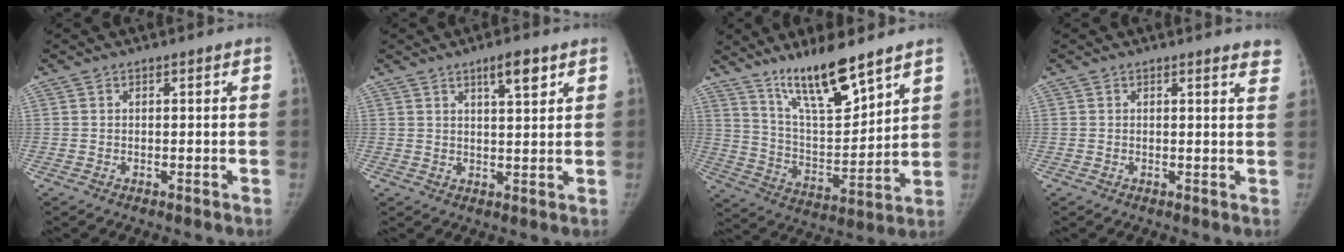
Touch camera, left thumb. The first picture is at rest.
{"total": 5.1, "force": [3.0, 1.3, 3.9], "torque": [-0.049, -0.017, 0.048]}
{"total": 15.2, "force": [11.3, 3.5, 9.6], "torque": [-0.141, -0.073, 0.212]}
{"total": 3.9, "force": [3.5, 0.7, 1.4], "torque": [-0.001, -0.016, 0.023]}